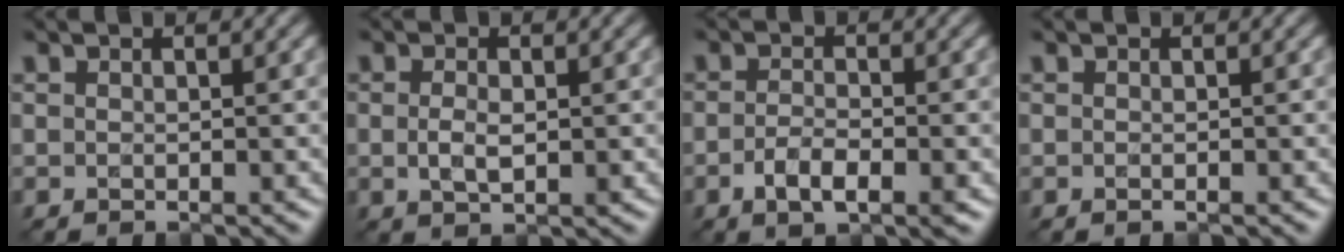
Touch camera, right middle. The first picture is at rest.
{"total": 1.8, "force": [-0.4, 0.8, 1.6], "torque": [-0.035, -0.006, -0.007]}
{"total": 2.9, "force": [-1.6, 1.0, 2.2], "torque": [-0.049, -0.009, -0.032]}
{"total": 0.0}